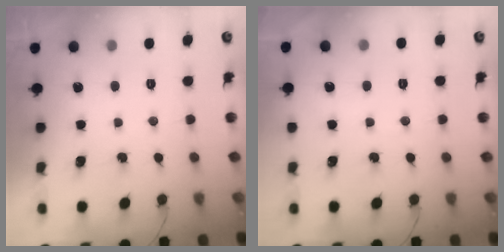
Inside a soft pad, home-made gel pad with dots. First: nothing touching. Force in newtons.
{"total": 1.9, "press": 1.9, "slide": 0.2}